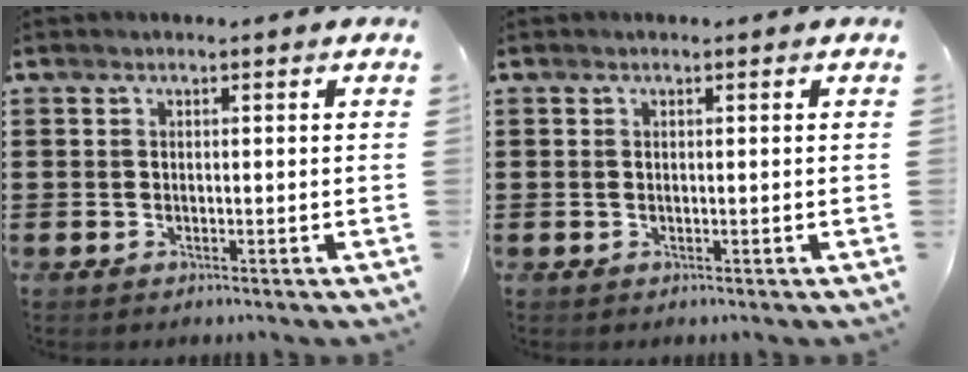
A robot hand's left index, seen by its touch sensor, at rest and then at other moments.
{"total": 0.0}